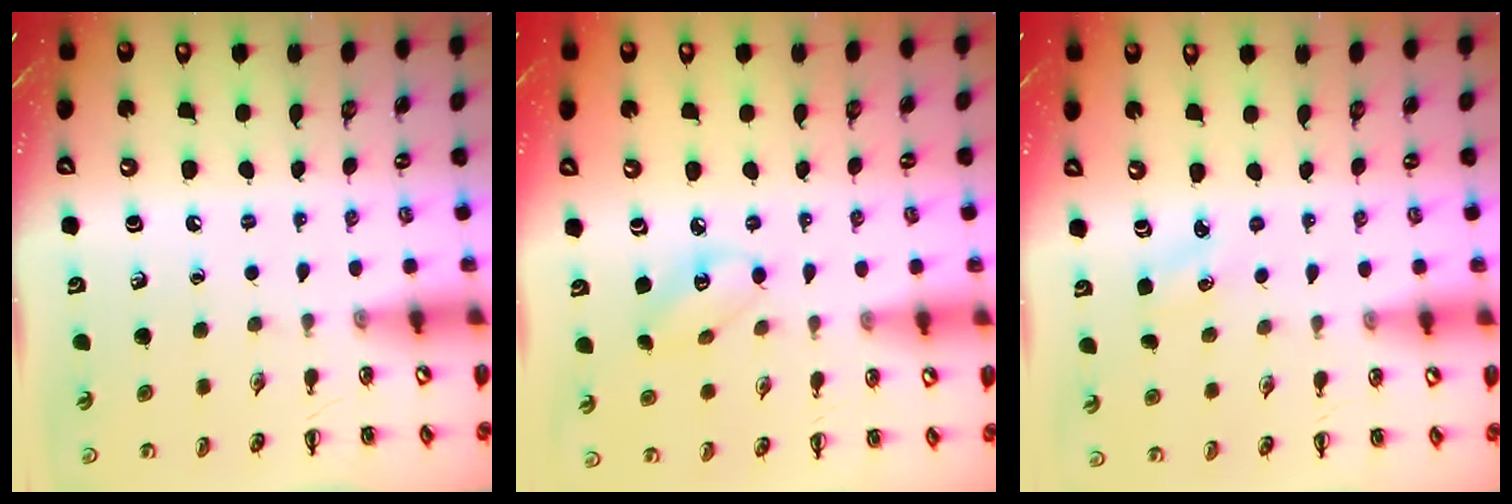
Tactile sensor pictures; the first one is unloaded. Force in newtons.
{"total": 4.2, "press": 4.1, "slide": 0.8}
{"total": 2.0, "press": 1.9, "slide": 0.6}